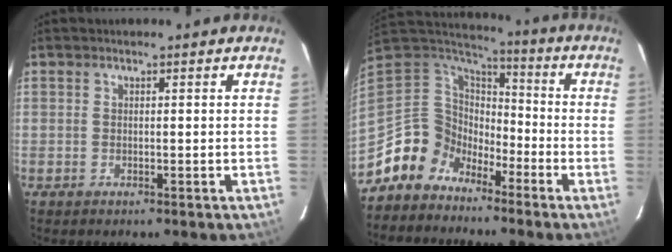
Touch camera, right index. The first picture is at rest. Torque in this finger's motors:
{"motor_torque": [0.95, -0.97, 0.09, -0.04]}